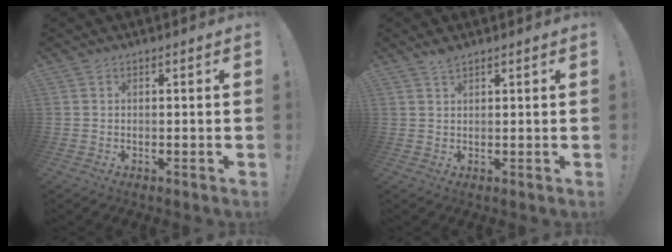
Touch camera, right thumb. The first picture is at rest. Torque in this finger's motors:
{"motor_torque": [-0.46, 0.54, 0.49, 0.22, -0.01]}